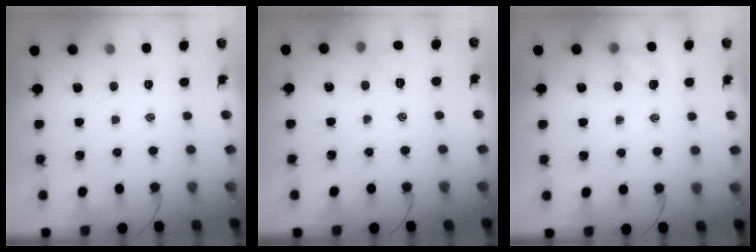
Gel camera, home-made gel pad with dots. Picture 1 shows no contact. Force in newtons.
{"total": 4.1, "press": 3.9, "slide": 1.2}
{"total": 5.1, "press": 4.9, "slide": 1.1}